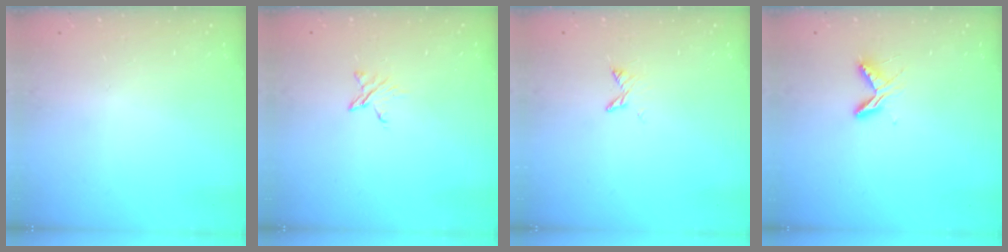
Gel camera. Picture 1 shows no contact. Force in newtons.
{"total": 3.9, "press": 3.9, "slide": 0.3}
{"total": 3.9, "press": 3.8, "slide": 0.5}
{"total": 5.4, "press": 5.4, "slide": 0.5}